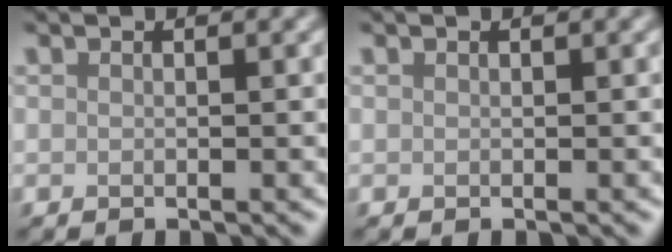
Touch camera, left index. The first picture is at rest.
{"total": 0.0}